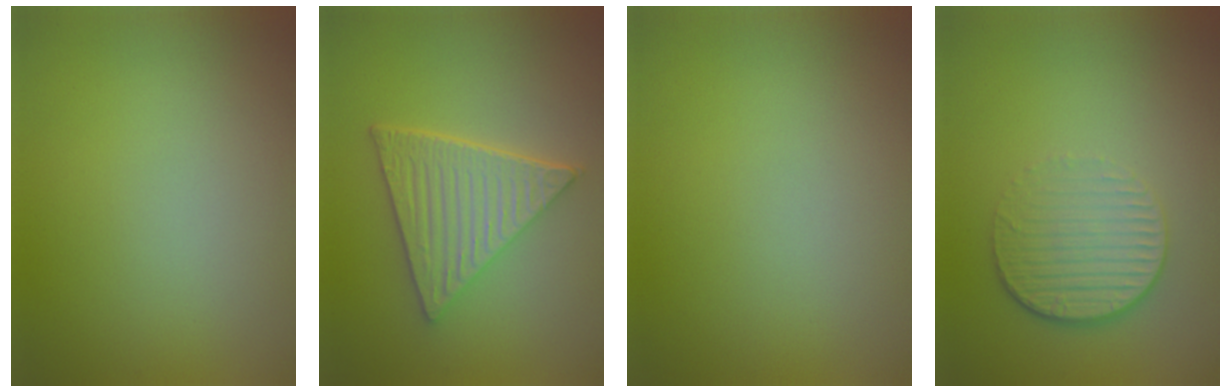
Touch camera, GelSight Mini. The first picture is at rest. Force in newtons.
{"total": 6.1, "press": 4.5, "slide": 4.1}
{"total": 0.0}
{"total": 4.2, "press": 2.8, "slide": 3.2}